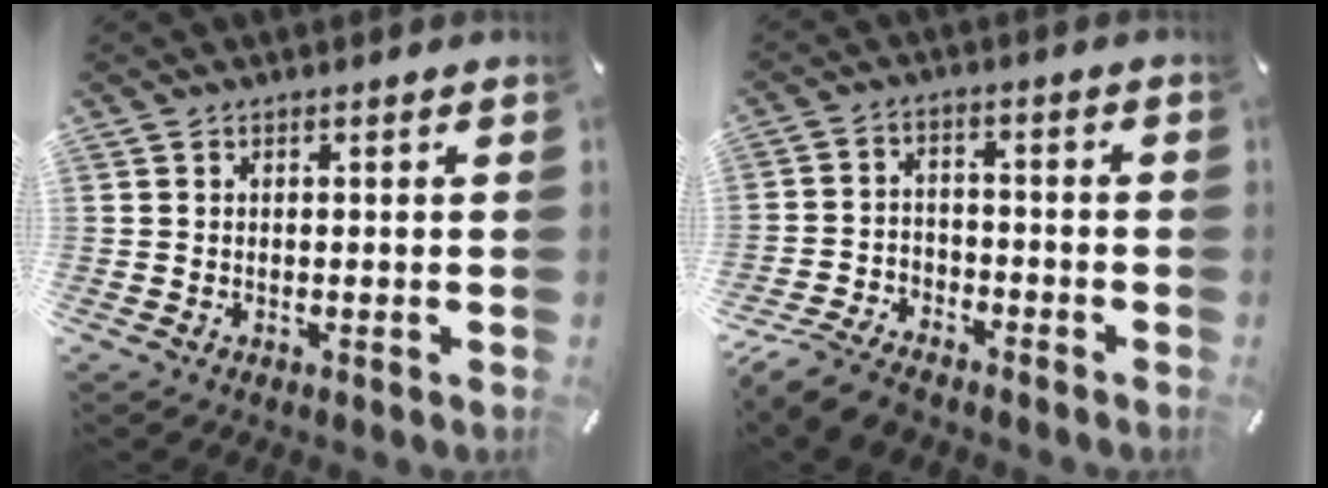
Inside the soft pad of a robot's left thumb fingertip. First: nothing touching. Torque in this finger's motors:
{"motor_torque": [-0.94, 1.63, 0.16, 0.15, 0.02]}